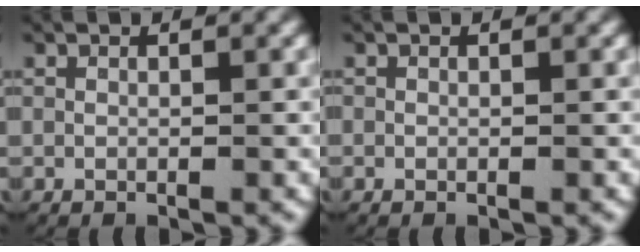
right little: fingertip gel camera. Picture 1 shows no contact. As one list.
[{"total": 0.0}]